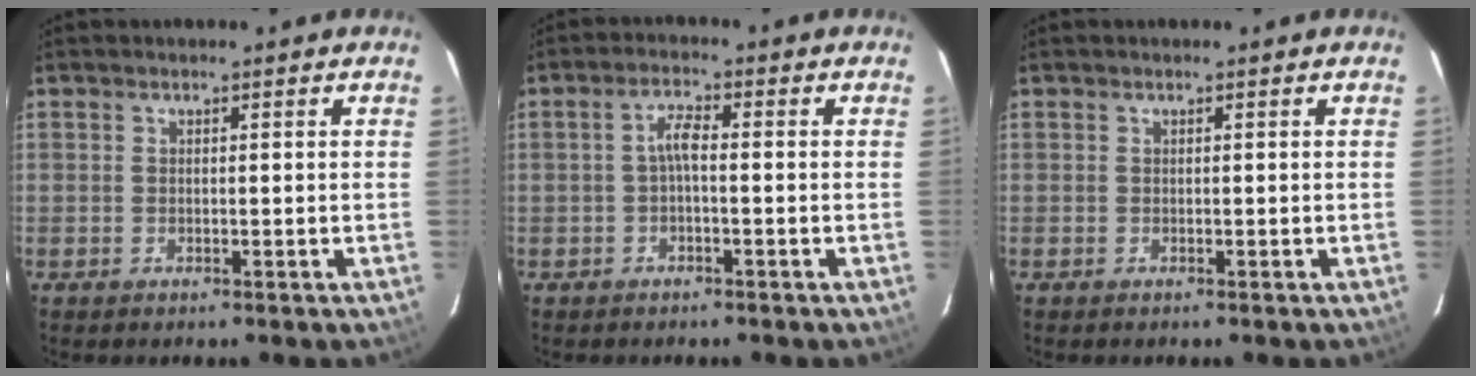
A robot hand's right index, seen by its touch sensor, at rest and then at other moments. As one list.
[{"total": 2.6, "force": [-0.7, 0.6, 2.5], "torque": [-0.053, 0.009, -0.013]}, {"total": 0.0}]